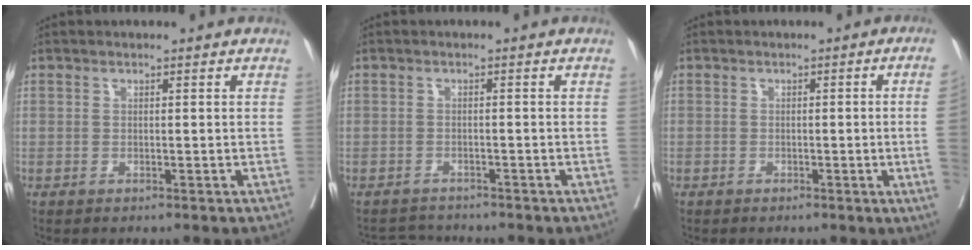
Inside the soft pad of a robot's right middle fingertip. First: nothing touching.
{"total": 2.8, "force": [-2.8, 0.2, -0.5], "torque": [0.006, -0.012, -0.046]}
{"total": 4.8, "force": [-0.7, -1.7, 4.4], "torque": [-0.047, -0.009, -0.009]}